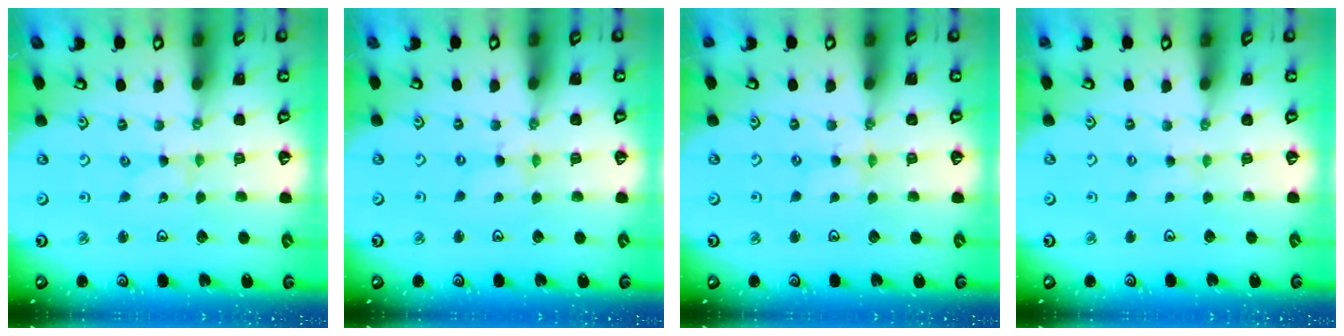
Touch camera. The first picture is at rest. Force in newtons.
{"total": 0.8, "press": 0.8, "slide": 0.2}
{"total": 0.8, "press": 0.7, "slide": 0.2}
{"total": 2.1, "press": 2.1, "slide": 0.3}